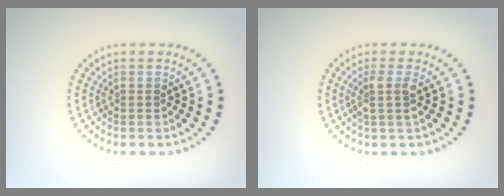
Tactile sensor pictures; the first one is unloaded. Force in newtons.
{"total": 1.9, "press": 1.5, "slide": 1.1}